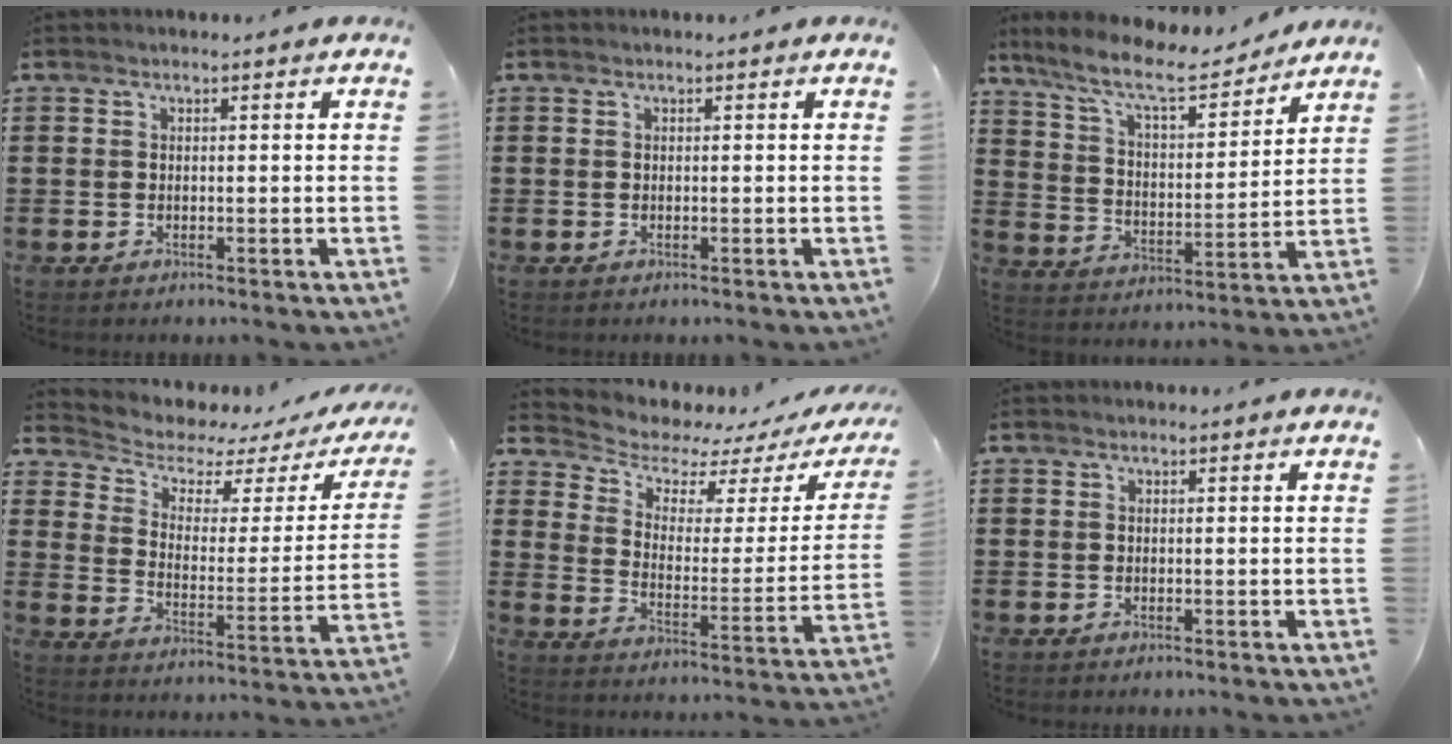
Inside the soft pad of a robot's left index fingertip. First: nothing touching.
{"total": 0.0}
{"total": 9.7, "force": [8.1, 1.6, 5.0], "torque": [-0.128, -0.040, 0.138]}
{"total": 4.0, "force": [3.2, 1.8, 1.4], "torque": [-0.053, -0.025, 0.049]}
{"total": 4.7, "force": [4.2, 1.8, 1.2], "torque": [-0.047, -0.036, 0.067]}
{"total": 0.0}